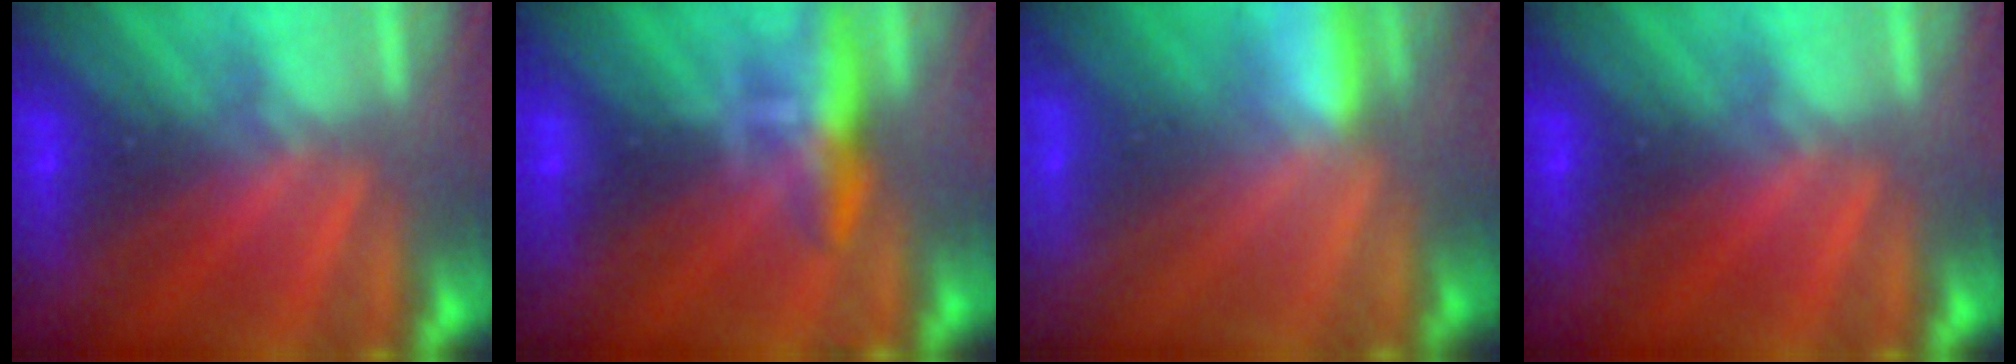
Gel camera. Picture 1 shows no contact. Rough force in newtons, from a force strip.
{"total": 7.8}
{"total": 3.2}
{"total": 0.0}